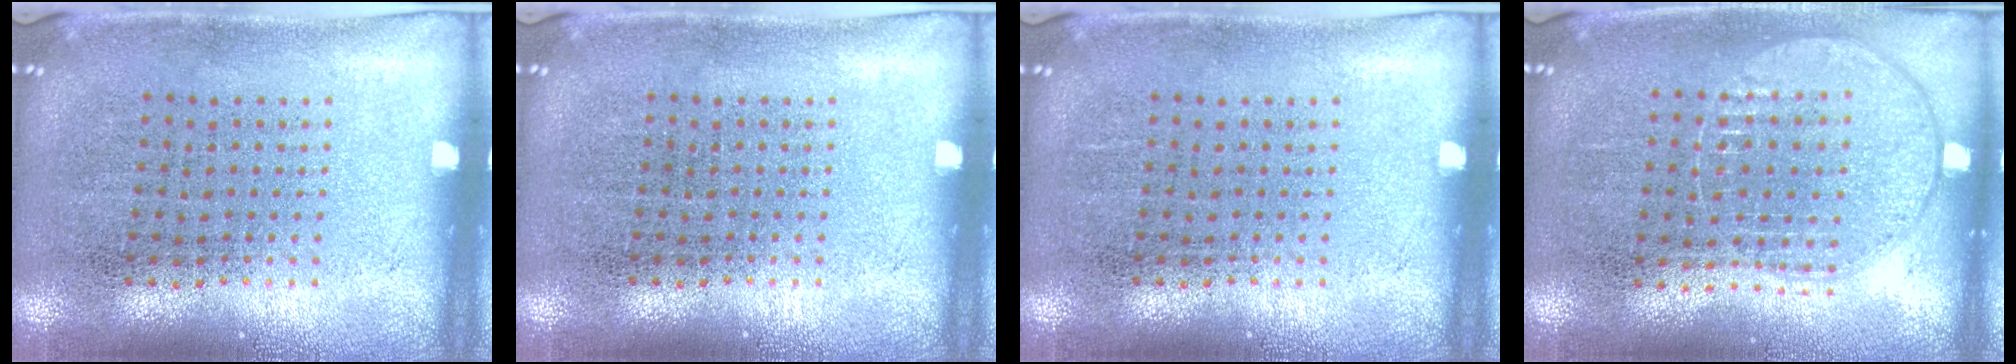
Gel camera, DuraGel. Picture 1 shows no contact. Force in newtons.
{"total": 0.0}
{"total": 0.0}
{"total": 1.0, "press": 0.9, "slide": 0.3}